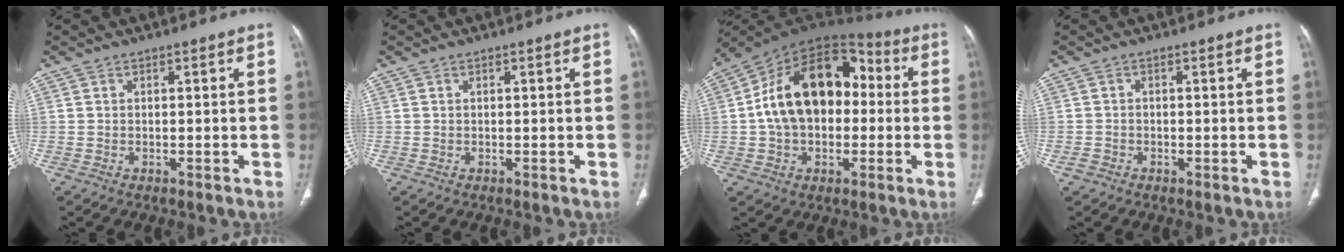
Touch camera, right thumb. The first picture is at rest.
{"total": 0.0}
{"total": 20.7, "force": [0.7, 13.9, 15.4], "torque": [-0.233, 0.044, 0.006]}
{"total": 1.3, "force": [-0.7, 1.1, 0.4], "torque": [-0.006, 0.004, -0.015]}